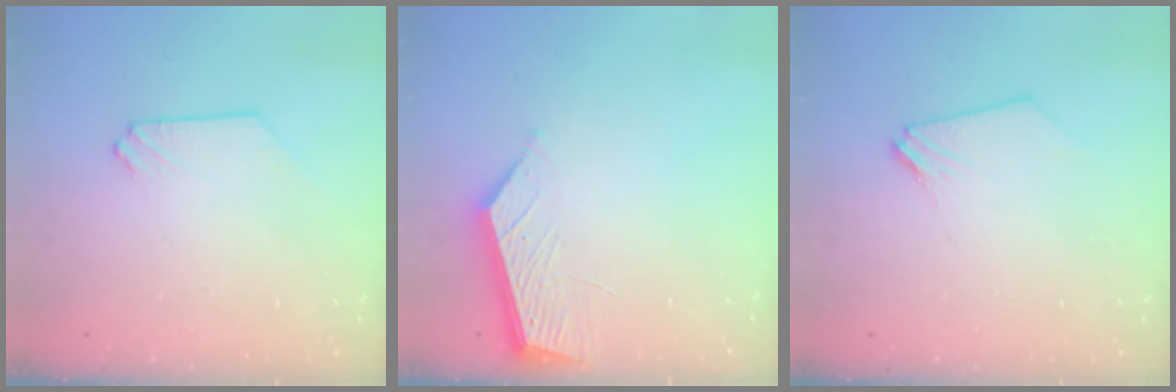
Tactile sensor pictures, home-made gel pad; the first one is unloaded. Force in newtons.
{"total": 5.2, "press": 5.1, "slide": 0.6}
{"total": 0.0}